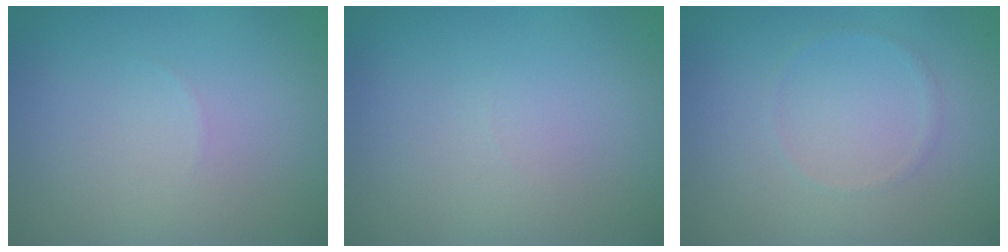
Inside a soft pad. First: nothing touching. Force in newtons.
{"total": 0.0}
{"total": 0.6, "press": 0.6, "slide": 0.1}